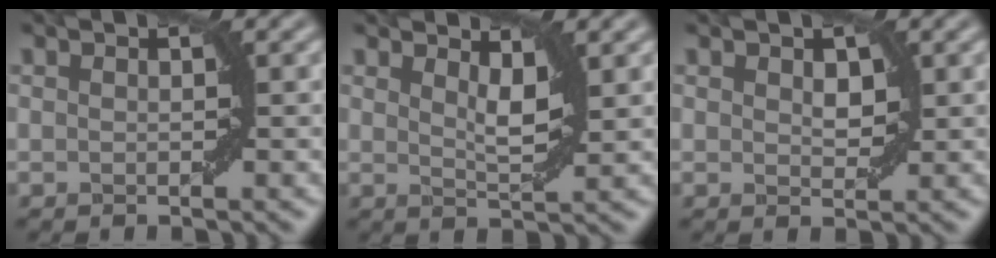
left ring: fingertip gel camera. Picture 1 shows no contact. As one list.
[{"total": 2.2, "force": [1.4, 0.5, 1.7], "torque": [-0.027, -0.008, 0.025]}, {"total": 1.7, "force": [0.5, 1.0, 1.2], "torque": [-0.018, -0.002, 0.013]}]